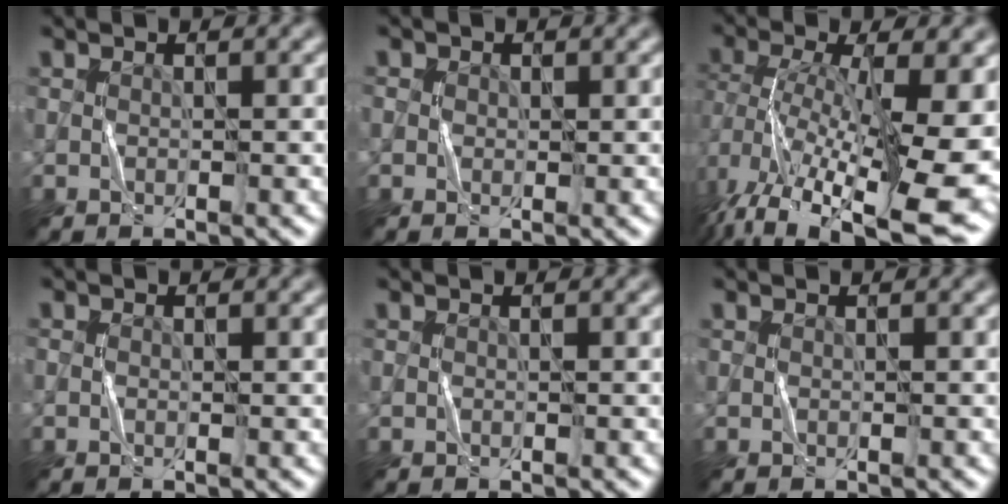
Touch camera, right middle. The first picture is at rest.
{"total": 1.2, "force": [0.3, 1.1, 0.5], "torque": [-0.004, 0.003, 0.001]}
{"total": 14.6, "force": [-5.9, 5.7, 12.1], "torque": [-0.240, -0.014, -0.087]}
{"total": 0.5, "force": [0.0, 0.3, 0.4], "torque": [-0.005, 0.000, 0.000]}
{"total": 0.0}
{"total": 0.0}